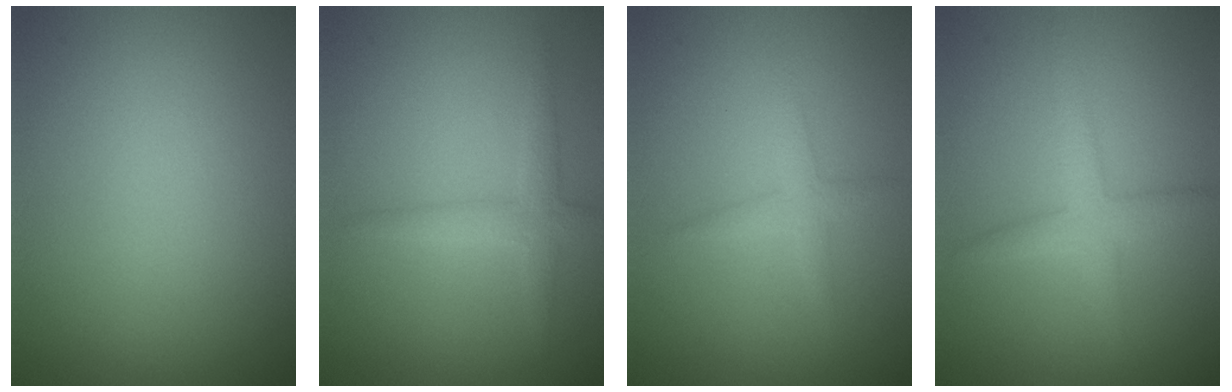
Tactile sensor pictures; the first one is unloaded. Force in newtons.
{"total": 2.3, "press": 2.3, "slide": 0.1}
{"total": 1.5, "press": 1.5, "slide": 0.1}
{"total": 2.7, "press": 2.7, "slide": 0.1}